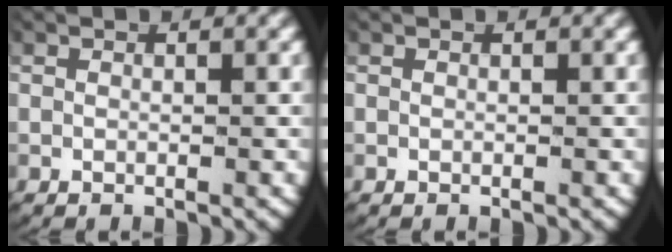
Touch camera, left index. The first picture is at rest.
{"total": 0.0}